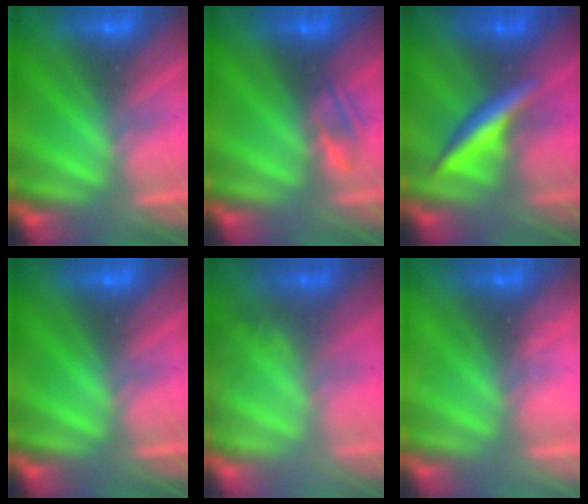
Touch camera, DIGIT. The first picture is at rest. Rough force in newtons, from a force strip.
{"total": 2.3}
{"total": 2.8}
{"total": 0.0}
{"total": 2.8}
{"total": 2.3}